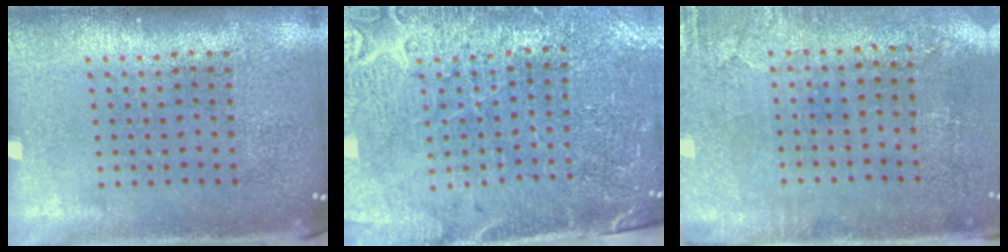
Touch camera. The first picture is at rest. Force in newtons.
{"total": 3.3, "press": 3.2, "slide": 1.0}
{"total": 2.9, "press": 2.4, "slide": 1.7}